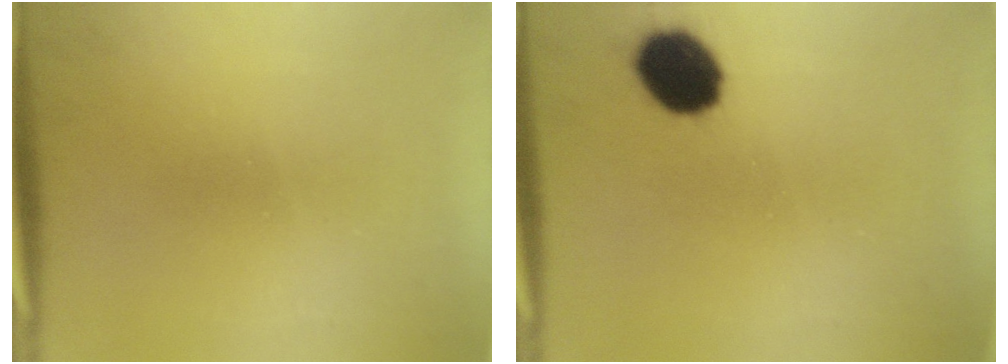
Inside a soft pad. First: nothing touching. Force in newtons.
{"total": 10.3}